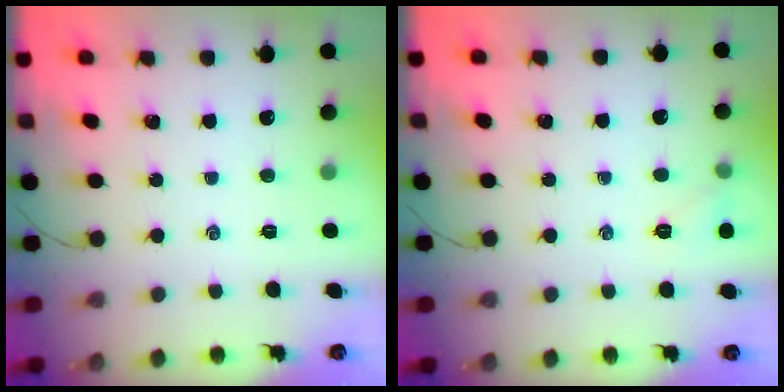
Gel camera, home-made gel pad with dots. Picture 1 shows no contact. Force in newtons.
{"total": 5.0, "press": 4.7, "slide": 1.5}